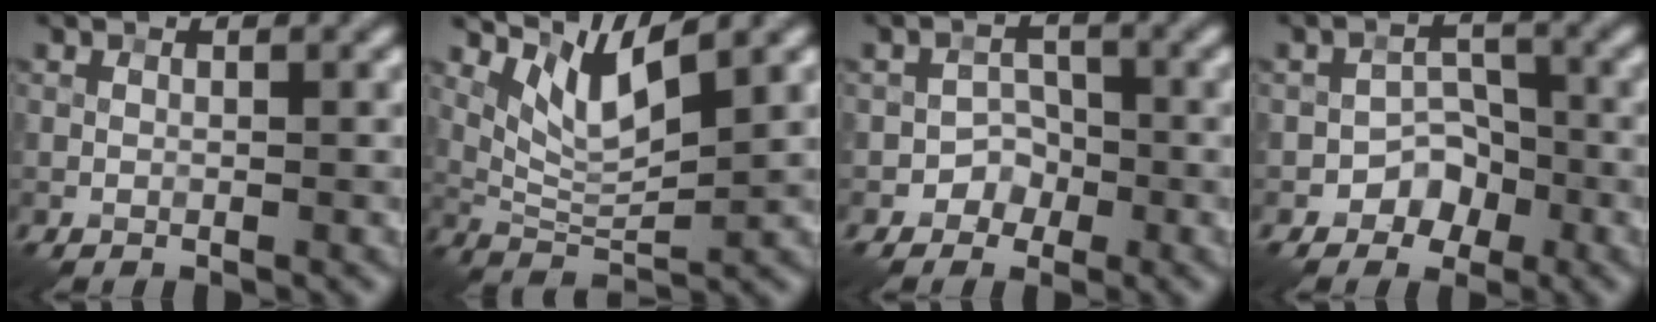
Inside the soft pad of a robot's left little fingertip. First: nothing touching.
{"total": 5.1, "force": [3.0, 1.5, 3.8], "torque": [-0.085, -0.009, 0.064]}
{"total": 2.4, "force": [-1.2, 2.0, 0.4], "torque": [0.013, 0.015, -0.028]}
{"total": 3.3, "force": [-1.8, 2.5, 1.1], "torque": [-0.005, 0.013, -0.032]}